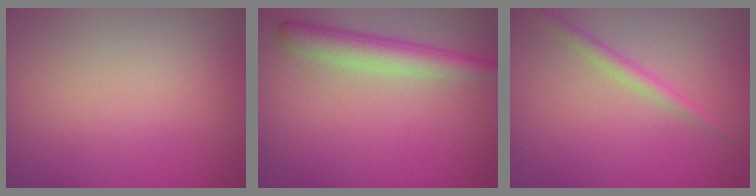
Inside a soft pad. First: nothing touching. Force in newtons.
{"total": 3.8, "press": 3.8, "slide": 0.2}
{"total": 1.6, "press": 1.6, "slide": 0.0}